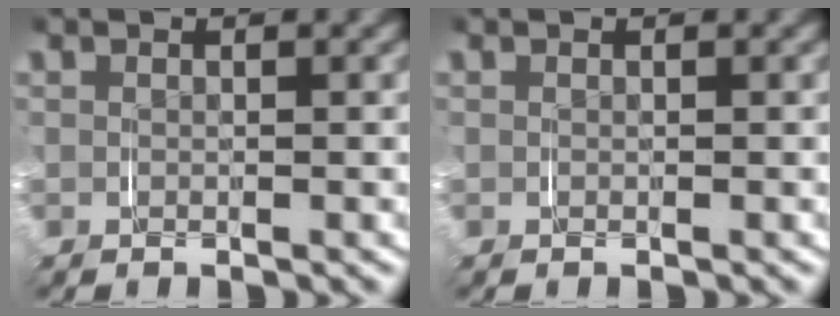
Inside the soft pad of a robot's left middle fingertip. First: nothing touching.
{"total": 0.0}